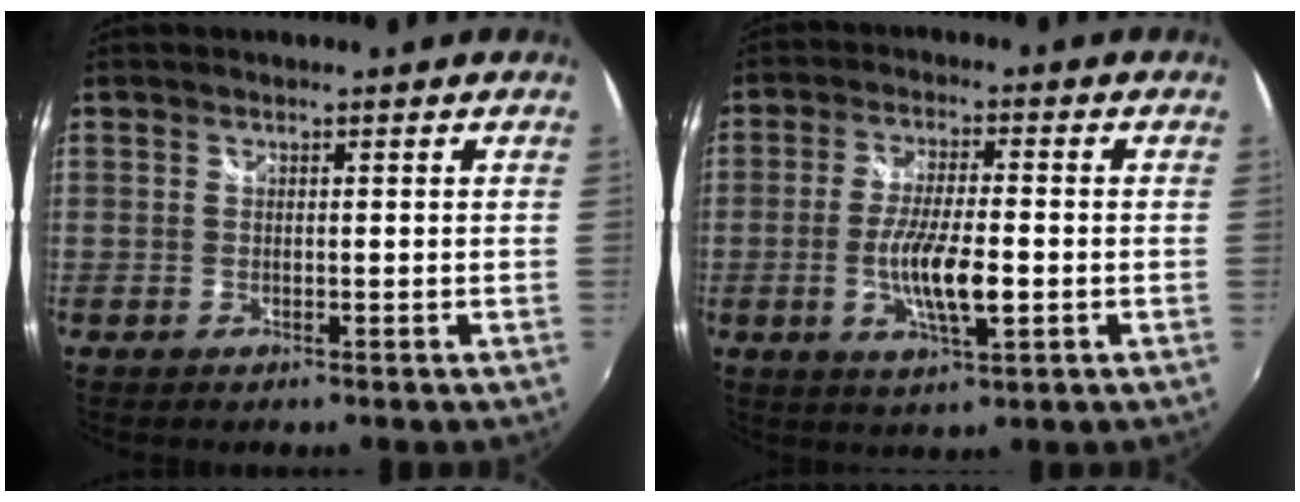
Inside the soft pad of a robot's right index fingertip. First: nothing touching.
{"total": 9.1, "force": [-2.2, 2.0, 8.6], "torque": [-0.162, -0.011, -0.038]}